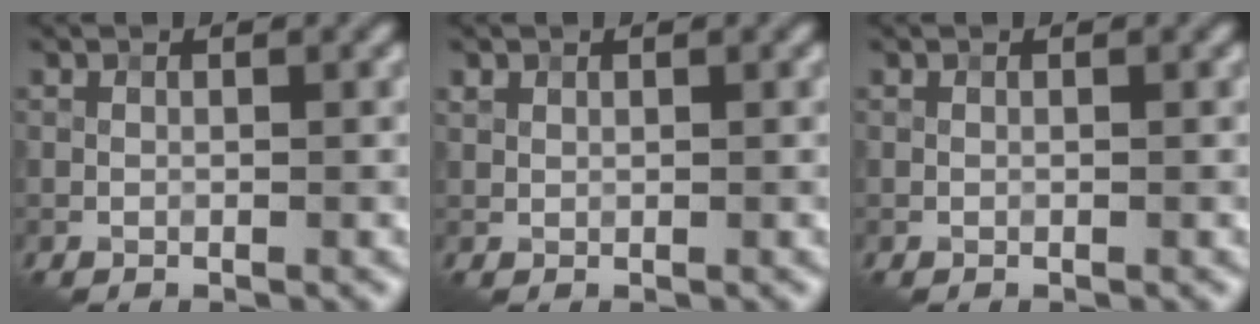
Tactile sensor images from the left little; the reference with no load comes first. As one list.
[{"total": 0.6, "force": [0.4, 0.4, 0.0], "torque": [0.001, 0.000, 0.009]}, {"total": 0.0}]